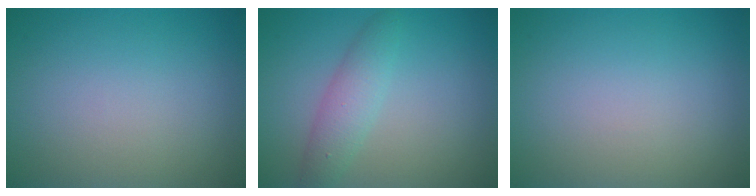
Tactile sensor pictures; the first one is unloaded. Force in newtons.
{"total": 2.8, "press": 2.8, "slide": 0.1}
{"total": 0.0}